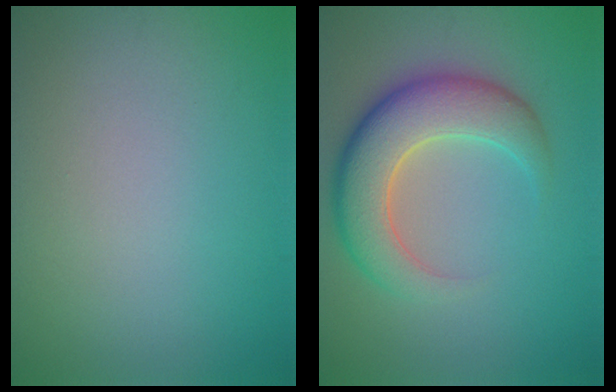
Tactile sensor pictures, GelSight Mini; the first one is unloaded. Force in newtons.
{"total": 6.8, "press": 6.8, "slide": 0.6}